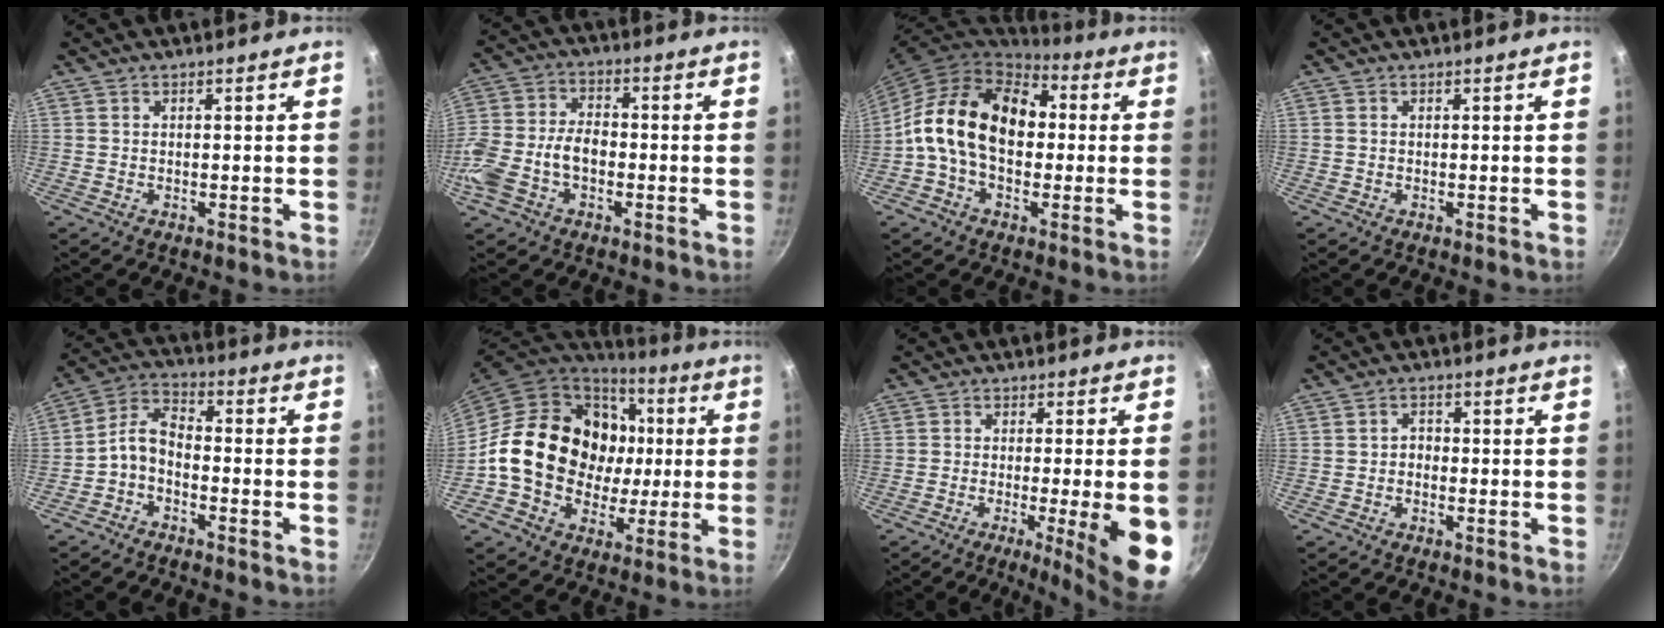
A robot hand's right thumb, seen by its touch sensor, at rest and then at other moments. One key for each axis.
{"total": 12.0, "fx": -3.4, "fy": 7.6, "fz": 8.6, "tx": -0.165, "ty": 0.033, "tz": -0.074}
{"total": 17.8, "fx": 0.7, "fy": 12.3, "fz": 12.9, "tx": -0.181, "ty": 0.036, "tz": -0.008}
{"total": 0.0}
{"total": 6.4, "fx": -2.7, "fy": 3.7, "fz": 4.5, "tx": -0.090, "ty": 0.048, "tz": -0.063}
{"total": 22.2, "fx": 1.4, "fy": 18.1, "fz": 12.7, "tx": -0.190, "ty": 0.026, "tz": 0.031}
{"total": 12.7, "fx": -3.6, "fy": 1.7, "fz": 12.1, "tx": -0.161, "ty": 0.001, "tz": -0.046}
{"total": 1.8, "fx": -0.8, "fy": 1.4, "fz": 0.8, "tx": -0.005, "ty": 0.013, "tz": -0.016}